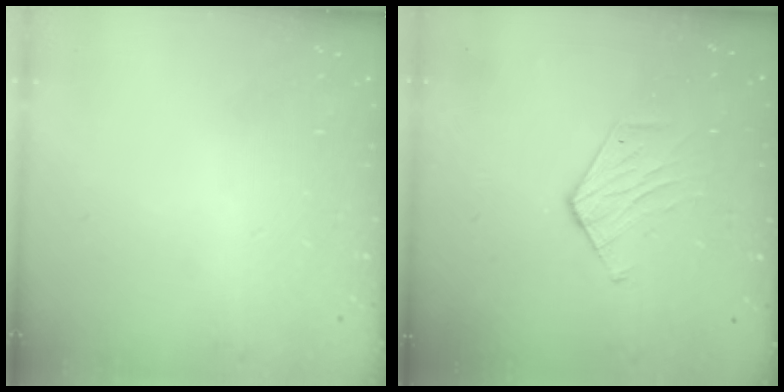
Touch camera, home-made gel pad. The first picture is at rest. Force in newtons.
{"total": 6.3, "press": 6.3, "slide": 0.5}